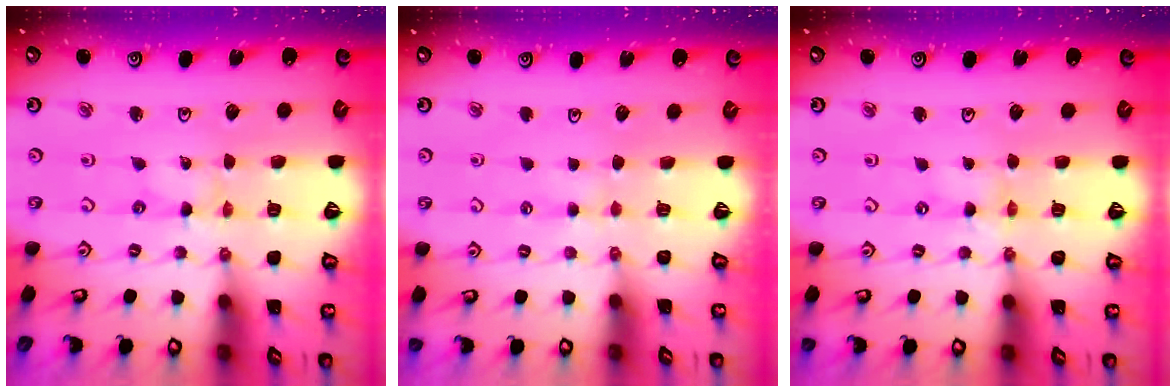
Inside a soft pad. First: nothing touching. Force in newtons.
{"total": 1.9, "press": 1.9, "slide": 0.4}
{"total": 1.2, "press": 1.2, "slide": 0.3}